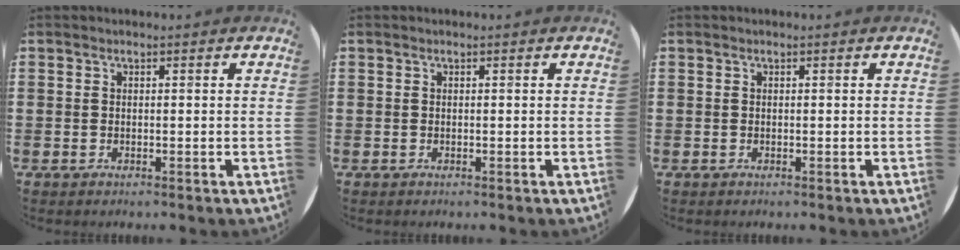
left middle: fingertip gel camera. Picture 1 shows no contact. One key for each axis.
{"total": 0.0}
{"total": 0.0}